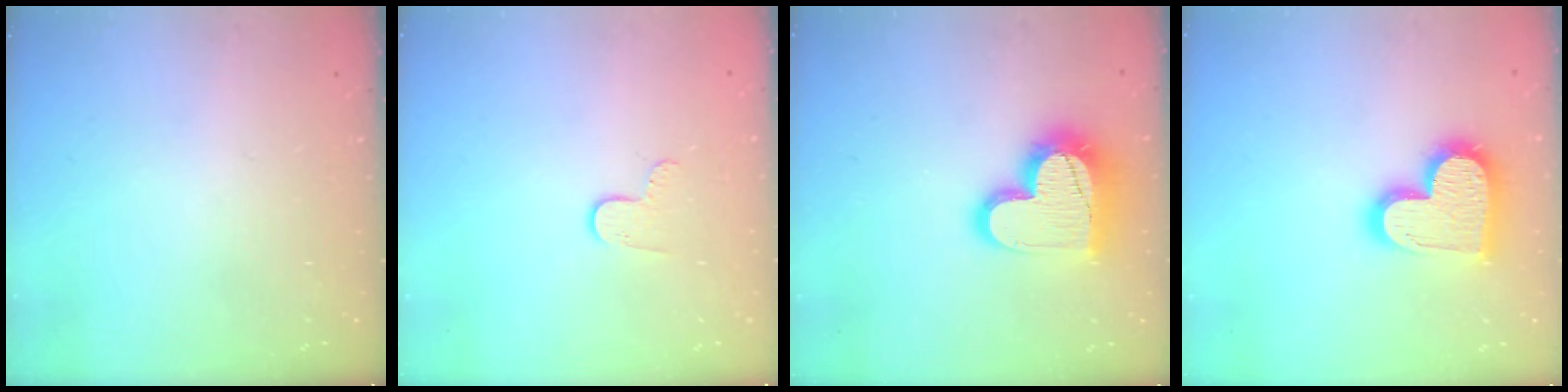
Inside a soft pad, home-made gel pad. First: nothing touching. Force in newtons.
{"total": 6.0, "press": 6.0, "slide": 0.5}
{"total": 18.9, "press": 18.9, "slide": 1.4}
{"total": 17.9, "press": 17.8, "slide": 1.3}